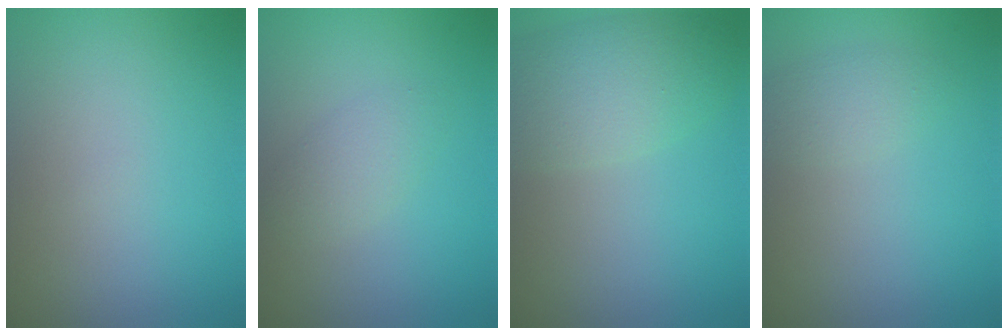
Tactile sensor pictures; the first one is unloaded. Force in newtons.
{"total": 1.8, "press": 1.8, "slide": 0.1}
{"total": 4.6, "press": 4.6, "slide": 0.3}
{"total": 1.6, "press": 1.6, "slide": 0.1}